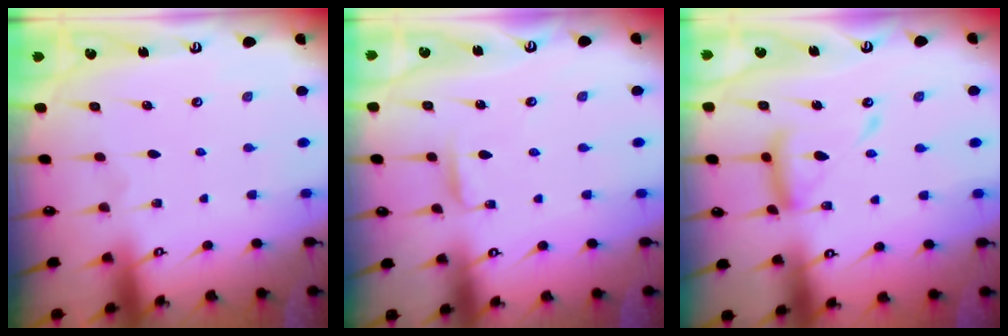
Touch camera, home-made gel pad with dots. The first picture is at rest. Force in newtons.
{"total": 3.2, "press": 3.2, "slide": 0.4}
{"total": 14.4, "press": 14.3, "slide": 1.3}